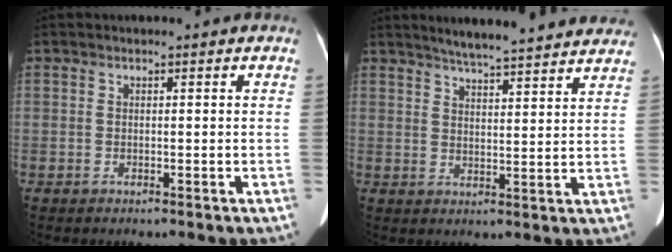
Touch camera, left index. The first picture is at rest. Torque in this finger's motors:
{"motor_torque": [-0.16, -0.30, 0.00, 0.02]}